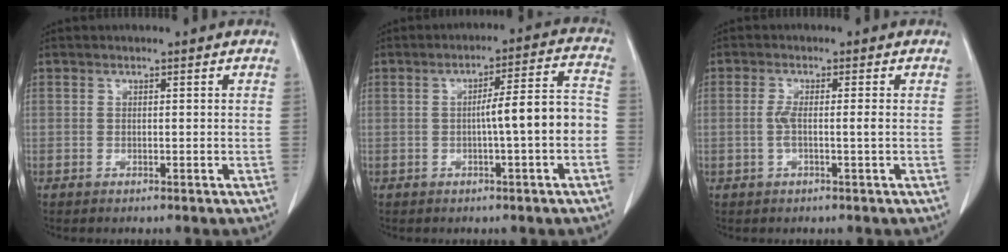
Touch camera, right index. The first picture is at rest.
{"total": 8.2, "force": [-1.6, 0.2, 8.1], "torque": [-0.112, 0.027, -0.024]}
{"total": 2.6, "force": [-0.3, 0.0, 2.6], "torque": [-0.054, 0.000, -0.006]}